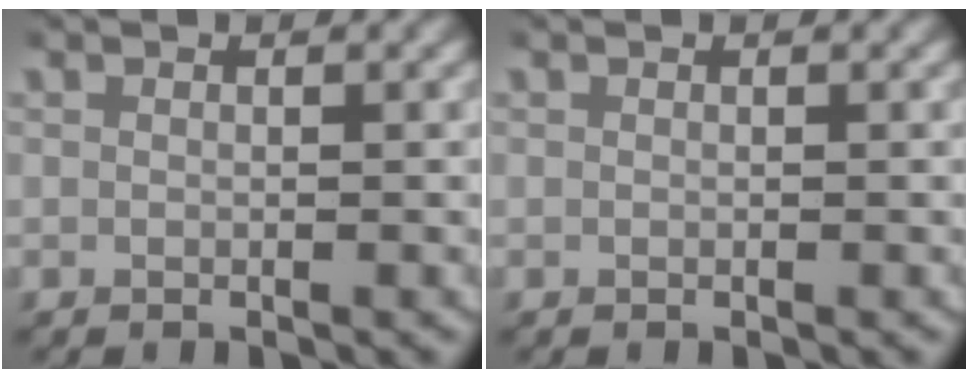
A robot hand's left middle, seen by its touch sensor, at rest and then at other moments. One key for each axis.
{"total": 0.0}